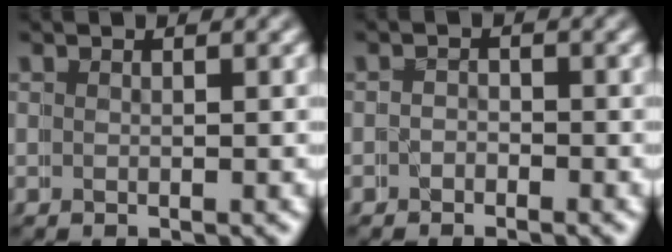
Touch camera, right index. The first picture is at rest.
{"total": 1.6, "force": [-0.7, 0.4, -1.4], "torque": [0.018, -0.005, -0.020]}